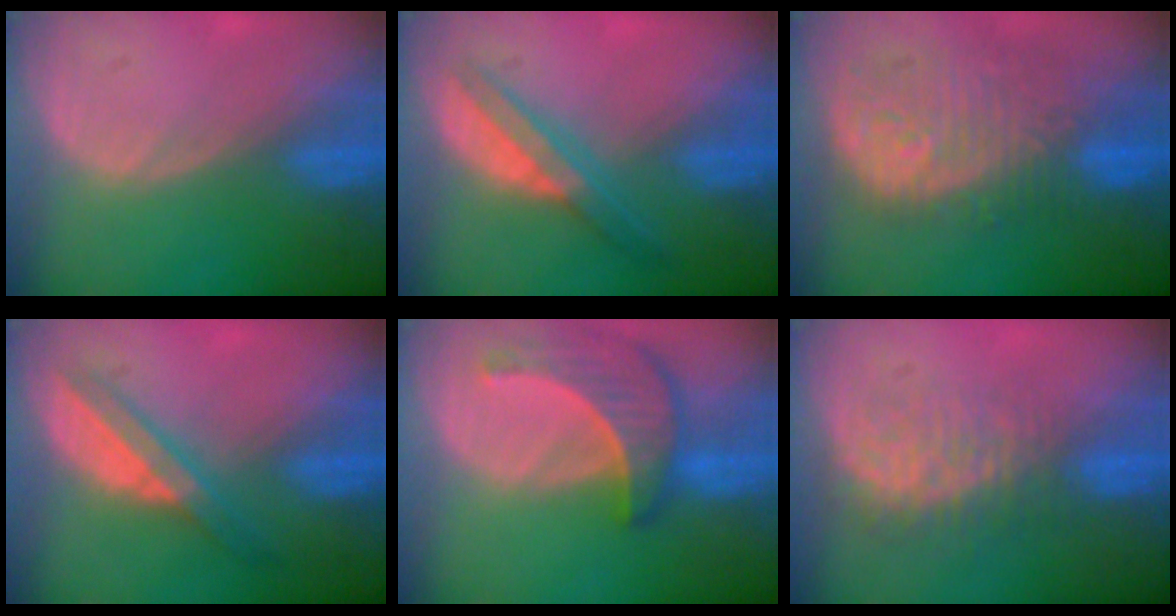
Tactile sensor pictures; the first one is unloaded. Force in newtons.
{"total": 6.0, "press": 5.4, "slide": 2.7}
{"total": 12.0, "press": 10.7, "slide": 5.3}
{"total": 6.0, "press": 5.3, "slide": 2.8}
{"total": 8.1, "press": 7.6, "slide": 2.8}
{"total": 7.7, "press": 7.3, "slide": 2.7}